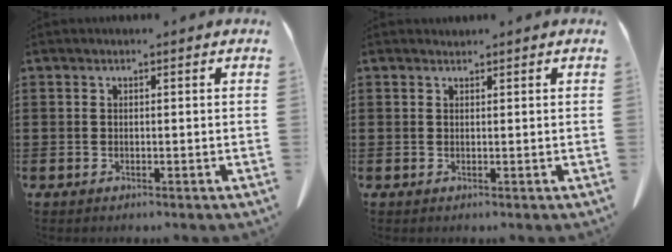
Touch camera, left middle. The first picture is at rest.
{"total": 0.8, "force": [0.8, 0.0, 0.0], "torque": [-0.002, -0.001, 0.016]}